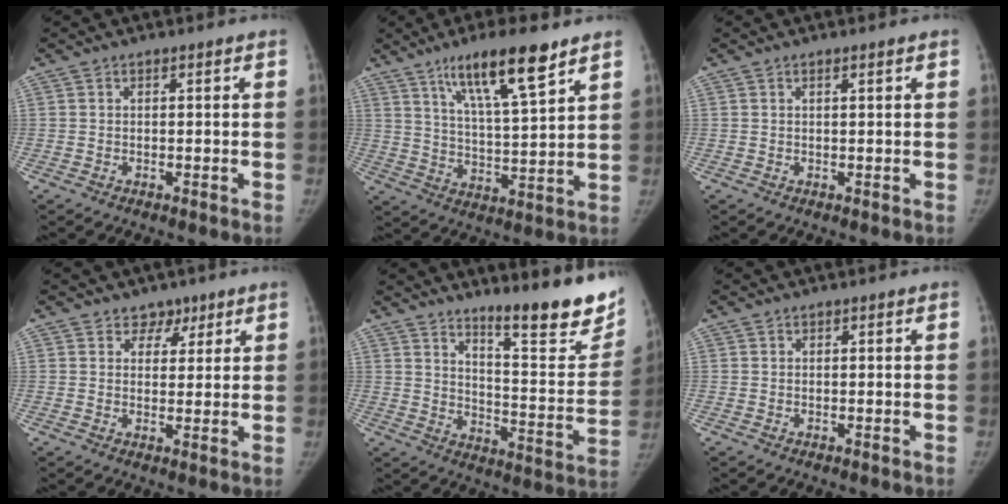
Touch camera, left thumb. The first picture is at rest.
{"total": 14.1, "force": [8.9, 2.3, 10.8], "torque": [-0.177, -0.042, 0.158]}
{"total": 0.9, "force": [0.6, -0.1, 0.7], "torque": [-0.013, -0.001, 0.011]}
{"total": 3.4, "force": [2.4, 2.4, 0.6], "torque": [0.018, -0.012, 0.032]}
{"total": 20.5, "force": [14.6, 4.3, 13.7], "torque": [-0.151, -0.113, 0.208]}
{"total": 0.0}